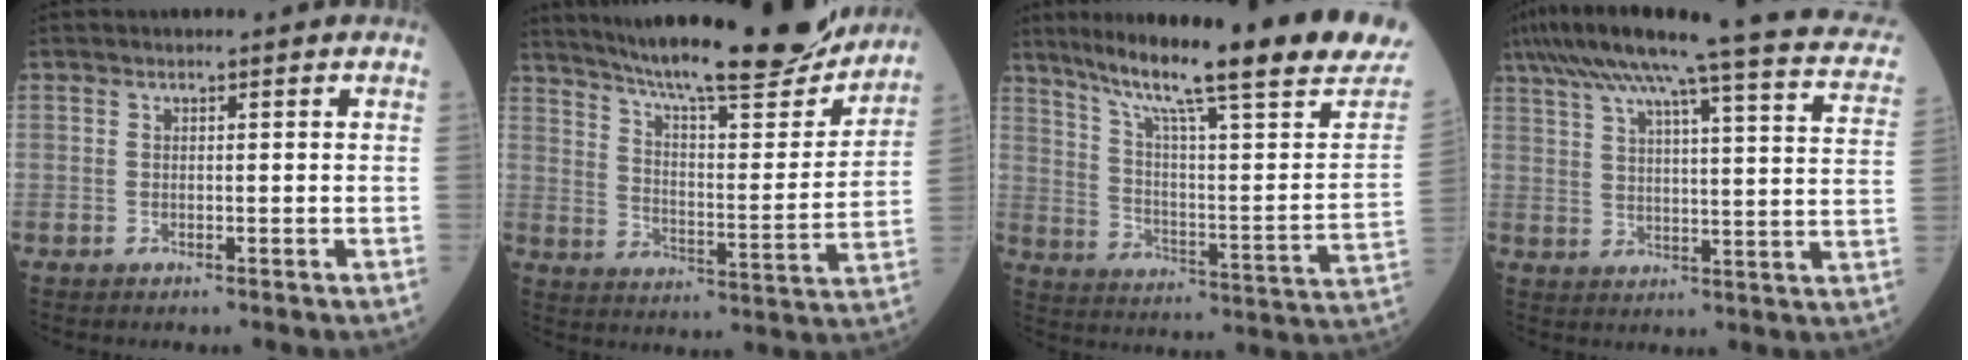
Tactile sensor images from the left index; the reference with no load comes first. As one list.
[{"total": 23.4, "force": [20.8, 2.3, 10.7], "torque": [-0.174, -0.029, 0.293]}, {"total": 27.3, "force": [21.3, 1.2, 17.0], "torque": [-0.268, -0.048, 0.289]}, {"total": 28.0, "force": [23.0, 2.0, 15.9], "torque": [-0.251, -0.004, 0.286]}]